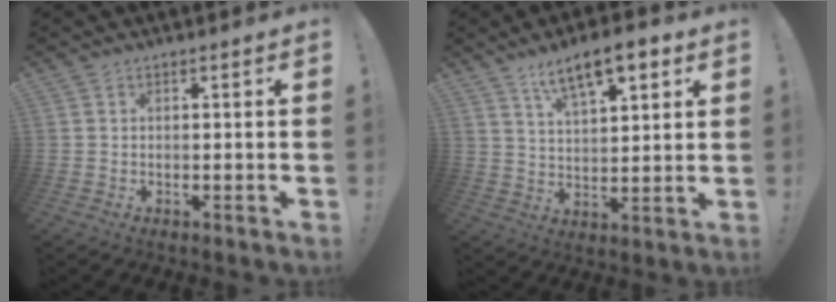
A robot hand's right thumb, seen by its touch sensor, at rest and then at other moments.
{"total": 11.9, "force": [7.3, 4.3, 8.3], "torque": [-0.125, -0.033, 0.122]}